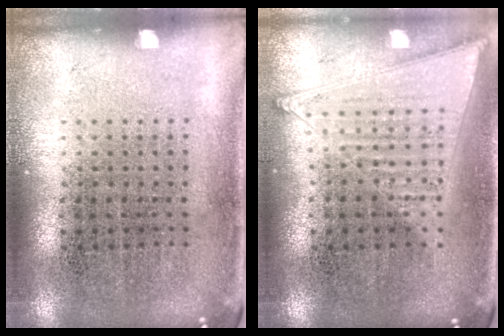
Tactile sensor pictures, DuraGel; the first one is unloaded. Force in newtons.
{"total": 1.2, "press": 1.2, "slide": 0.2}